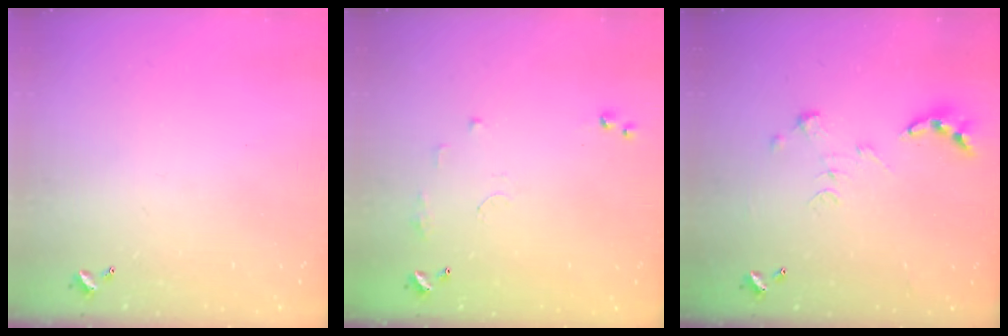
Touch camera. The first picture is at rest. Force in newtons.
{"total": 8.3, "press": 8.3, "slide": 0.8}
{"total": 0.0}